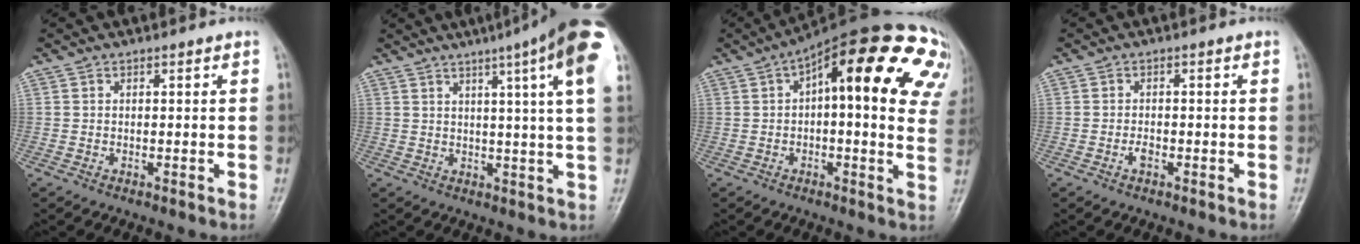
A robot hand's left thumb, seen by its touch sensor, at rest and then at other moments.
{"total": 17.0, "force": [8.8, 0.9, 14.5], "torque": [-0.193, -0.011, 0.096]}
{"total": 26.9, "force": [8.9, 9.1, 23.8], "torque": [-0.263, 0.046, 0.113]}
{"total": 1.5, "force": [-0.7, 0.8, 1.0], "torque": [-0.019, 0.001, -0.017]}